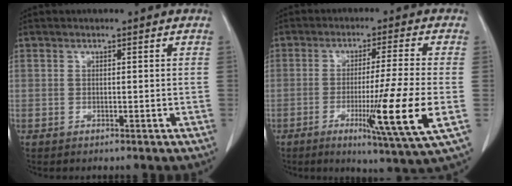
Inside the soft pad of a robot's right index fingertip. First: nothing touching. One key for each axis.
{"total": 13.0, "fx": -3.3, "fy": -1.8, "fz": 12.4, "tx": -0.205, "ty": -0.036, "tz": -0.056}